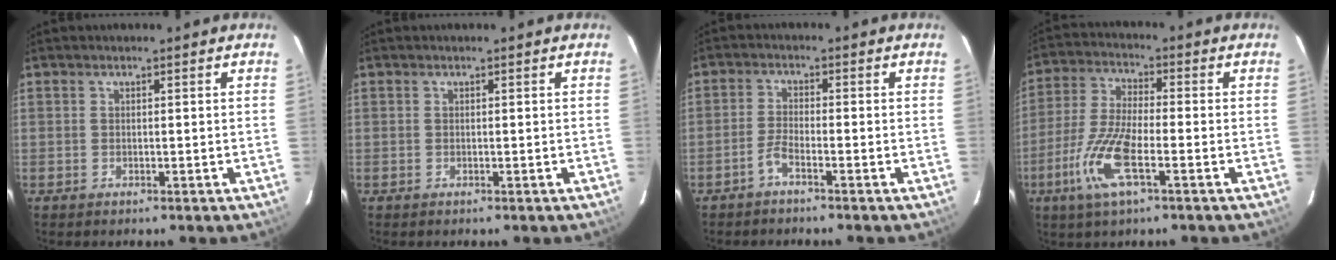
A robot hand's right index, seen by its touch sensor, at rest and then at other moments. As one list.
[{"total": 0.0}, {"total": 2.4, "force": [-1.8, 0.2, 1.6], "torque": [-0.045, 0.005, -0.040]}, {"total": 11.2, "force": [-4.7, 2.6, 9.8], "torque": [-0.213, -0.008, -0.096]}]